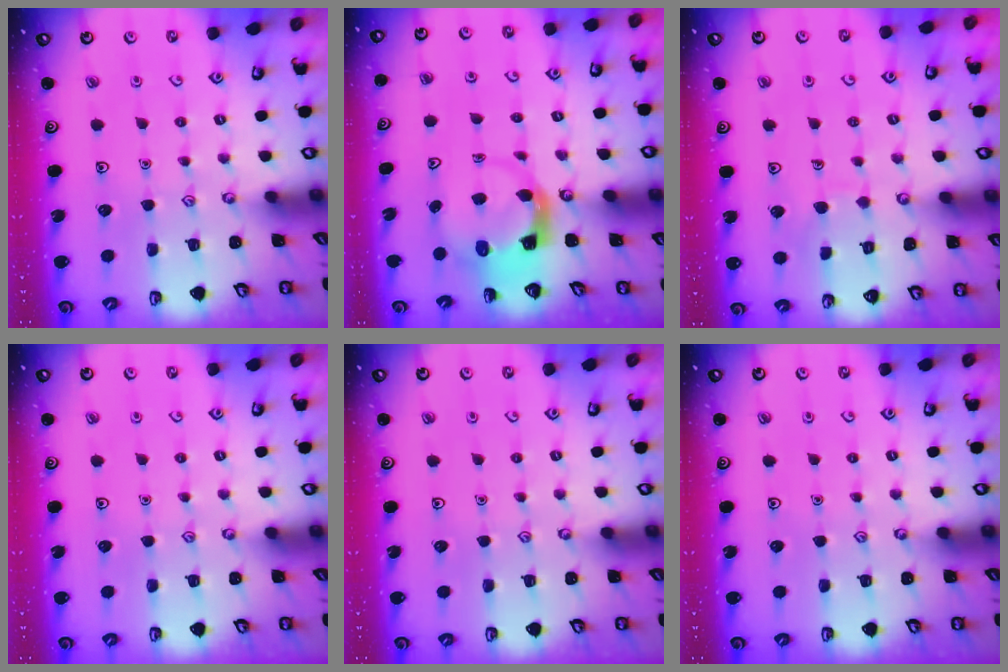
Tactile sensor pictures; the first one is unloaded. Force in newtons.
{"total": 4.0, "press": 3.9, "slide": 0.6}
{"total": 5.6, "press": 5.6, "slide": 0.5}
{"total": 0.0}
{"total": 0.0}
{"total": 0.0}